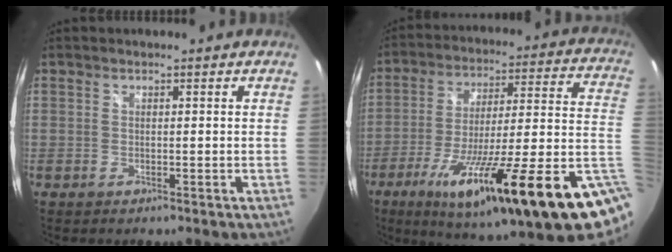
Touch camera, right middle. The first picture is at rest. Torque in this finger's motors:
{"motor_torque": [1.28, -0.85, 1.05, 0.21]}